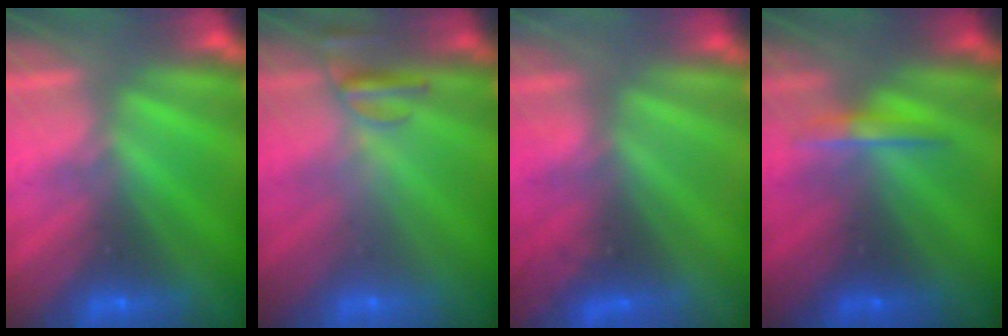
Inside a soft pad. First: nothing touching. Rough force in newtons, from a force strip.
{"total": 2.4}
{"total": 3.9}
{"total": 1.7}